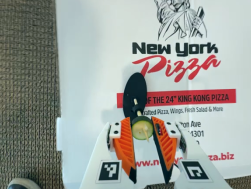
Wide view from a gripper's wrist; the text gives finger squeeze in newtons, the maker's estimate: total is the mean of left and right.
{"total": 7.0, "left": 7.1, "right": 7.0}